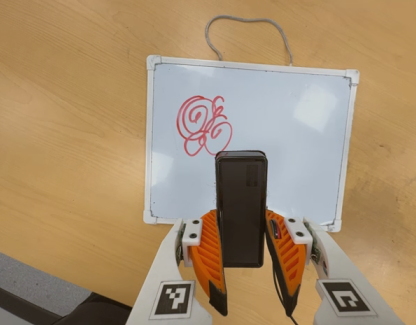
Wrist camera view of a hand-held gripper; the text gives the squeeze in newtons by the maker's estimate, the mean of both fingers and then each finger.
{"total": 4.8, "left": 3.4, "right": 6.2}